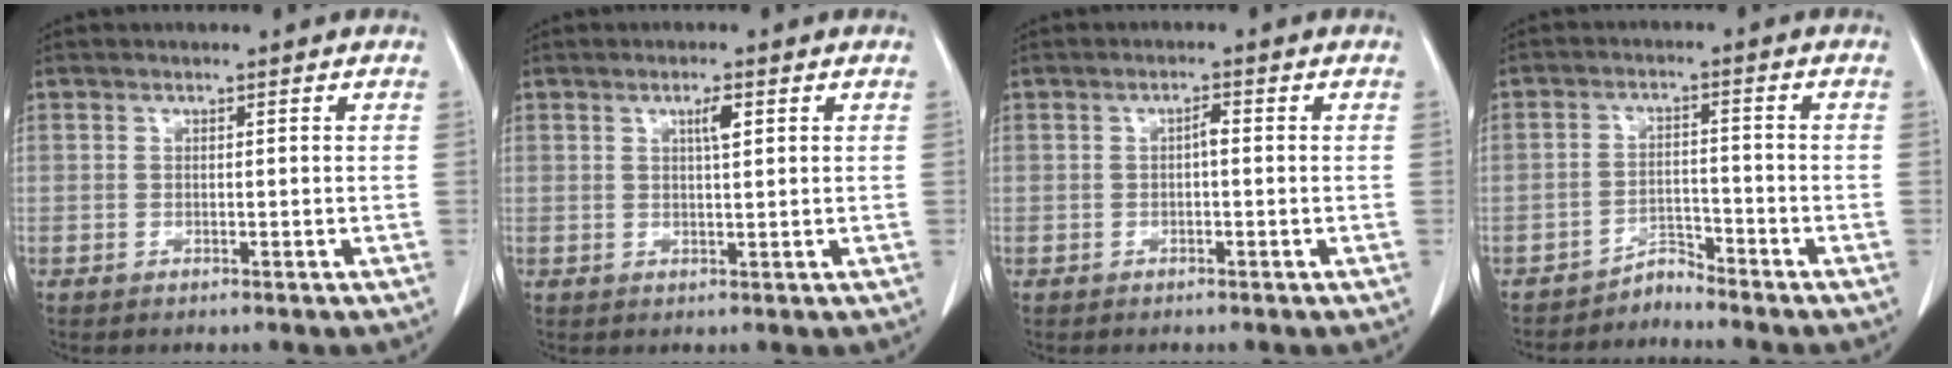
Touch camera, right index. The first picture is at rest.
{"total": 2.2, "force": [0.9, 0.2, 2.0], "torque": [-0.036, 0.000, 0.015]}
{"total": 2.2, "force": [0.0, 0.4, 2.2], "torque": [-0.037, 0.005, -0.001]}
{"total": 2.8, "force": [-2.7, 0.2, -0.6], "torque": [0.022, -0.002, -0.046]}